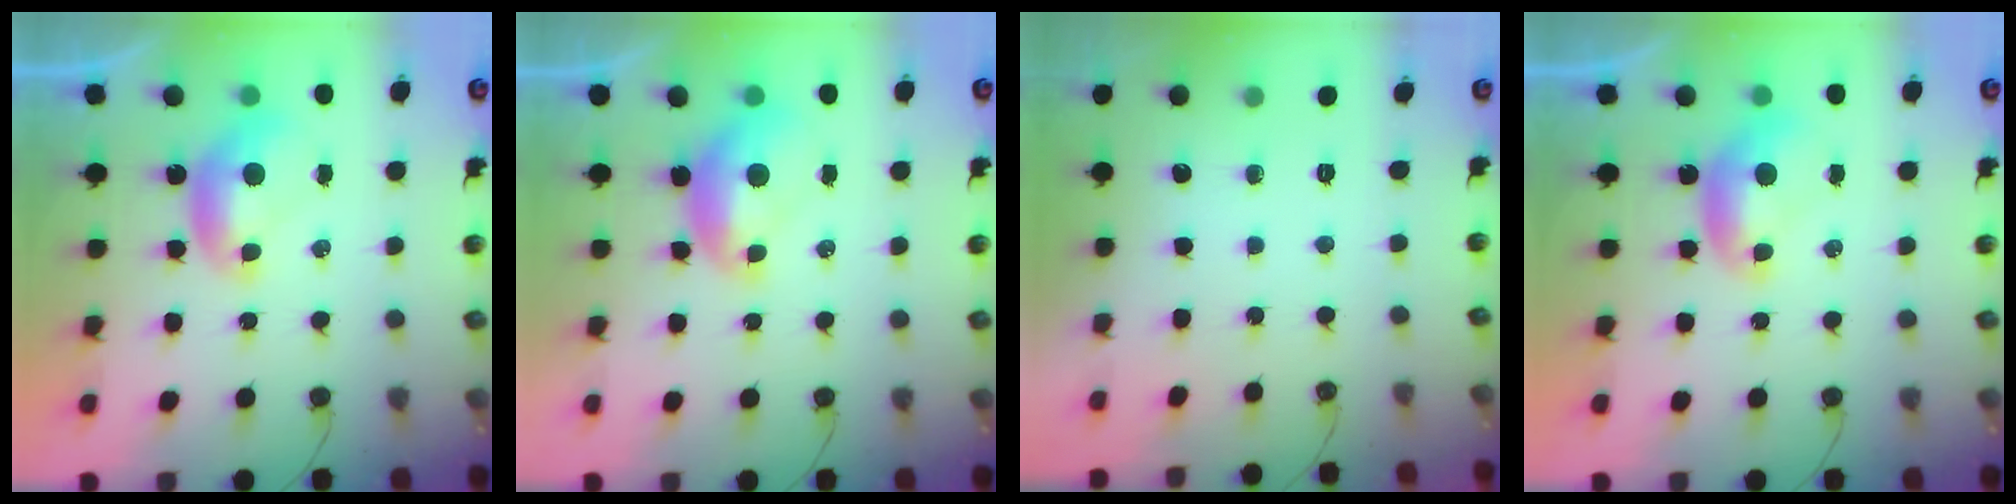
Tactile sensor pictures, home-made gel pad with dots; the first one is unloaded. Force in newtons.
{"total": 1.6, "press": 1.5, "slide": 0.3}
{"total": 0.0}
{"total": 0.0}